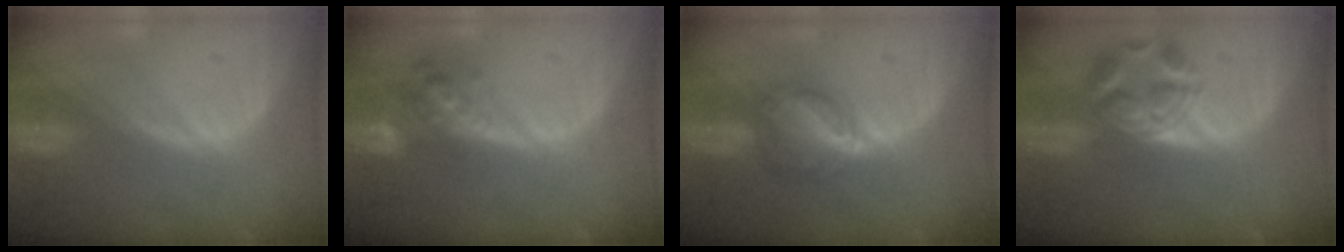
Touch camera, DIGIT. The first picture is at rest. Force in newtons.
{"total": 5.9, "press": 5.3, "slide": 2.6}
{"total": 6.5, "press": 5.5, "slide": 3.4}
{"total": 5.5, "press": 5.1, "slide": 2.0}